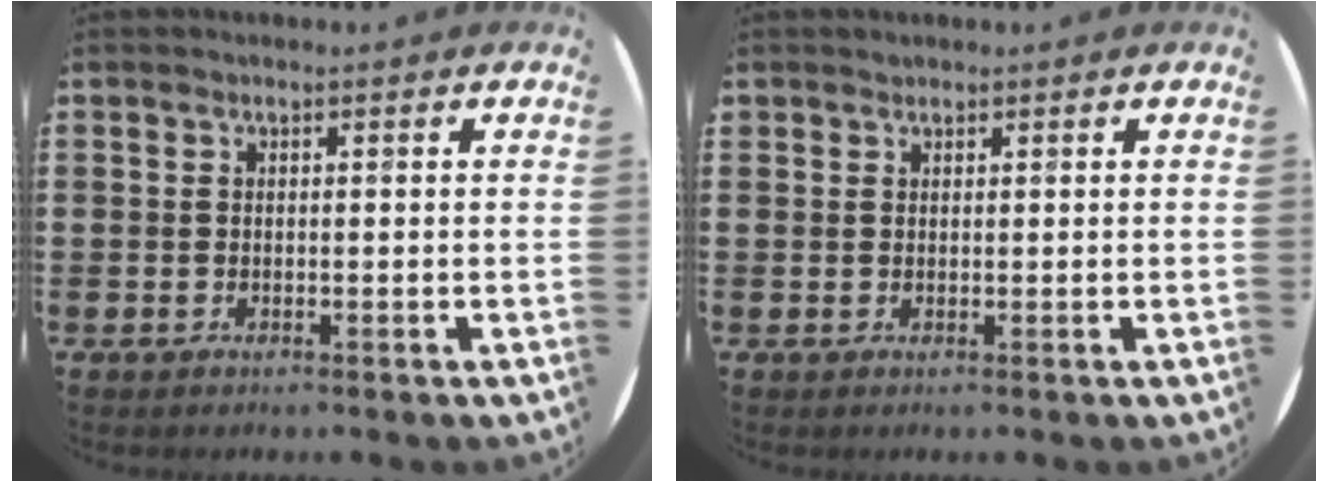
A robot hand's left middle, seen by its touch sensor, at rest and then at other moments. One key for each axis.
{"total": 0.6, "fx": 0.5, "fy": 0.2, "fz": -0.1, "tx": 0.003, "ty": 0.004, "tz": 0.009}